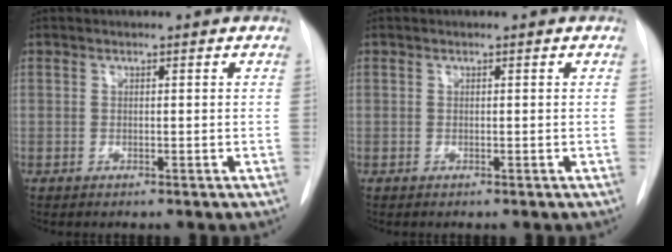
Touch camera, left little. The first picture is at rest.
{"total": 0.0}